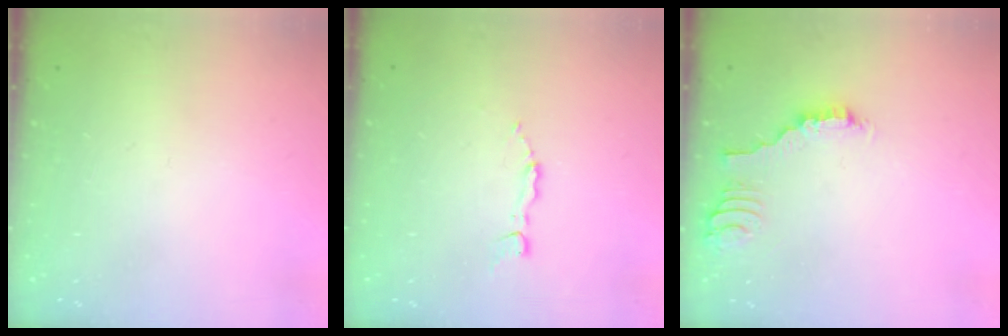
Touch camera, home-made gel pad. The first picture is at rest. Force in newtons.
{"total": 2.8, "press": 2.8, "slide": 0.4}
{"total": 3.5, "press": 3.5, "slide": 0.2}